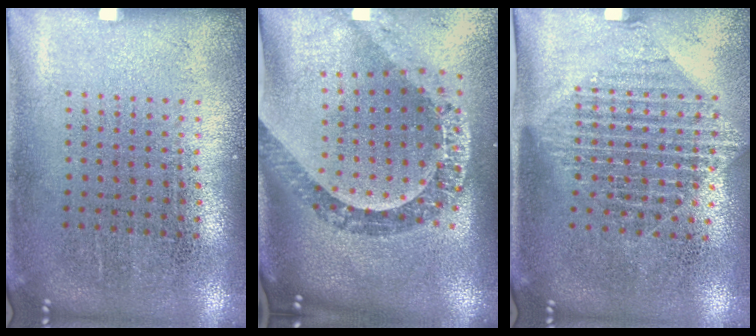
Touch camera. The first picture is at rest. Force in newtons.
{"total": 2.5, "press": 2.1, "slide": 1.3}
{"total": 1.6, "press": 1.3, "slide": 0.9}